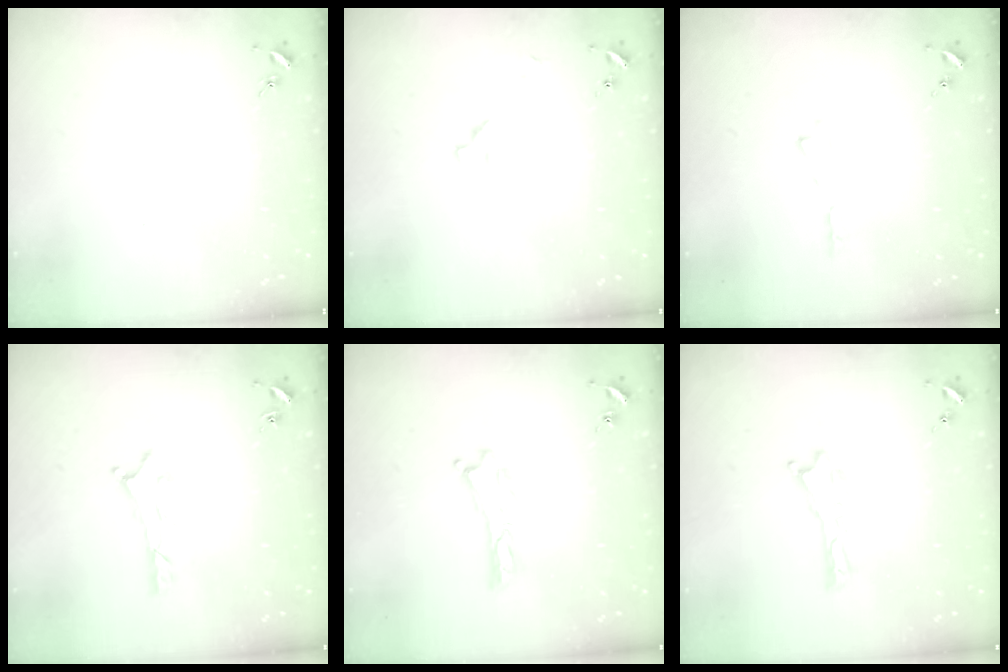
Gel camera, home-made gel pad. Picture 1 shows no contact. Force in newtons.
{"total": 2.2, "press": 2.2, "slide": 0.3}
{"total": 0.0}
{"total": 0.7, "press": 0.7, "slide": 0.2}
{"total": 0.0}
{"total": 0.0}